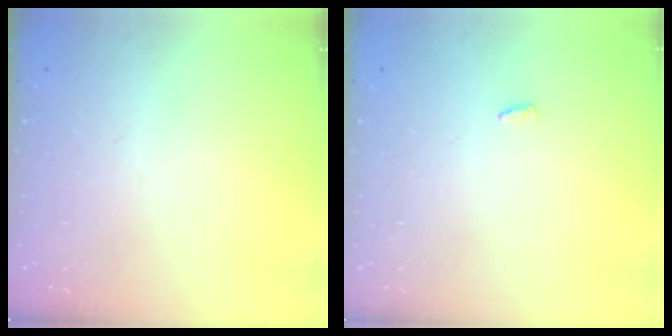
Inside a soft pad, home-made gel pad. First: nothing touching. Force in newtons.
{"total": 2.7, "press": 2.7, "slide": 0.2}